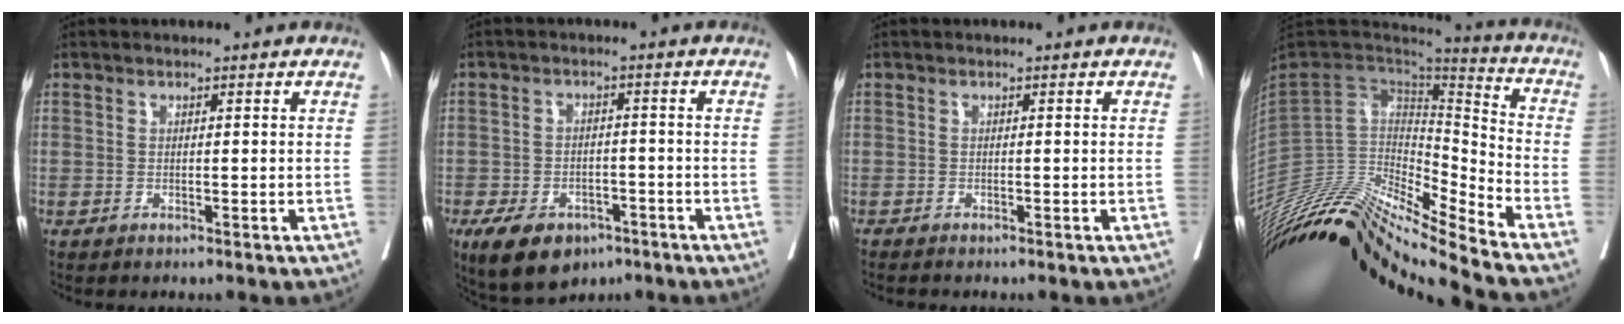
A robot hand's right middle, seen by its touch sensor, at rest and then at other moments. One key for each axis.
{"total": 9.6, "fx": -6.0, "fy": 5.5, "fz": 5.1, "tx": -0.088, "ty": 0.003, "tz": -0.092}
{"total": 0.9, "fx": -0.9, "fy": 0.1, "fz": 0.2, "tx": -0.009, "ty": -0.003, "tz": -0.016}
{"total": 23.6, "fx": -21.3, "fy": 0.3, "fz": 10.2, "tx": -0.197, "ty": 0.005, "tz": -0.375}